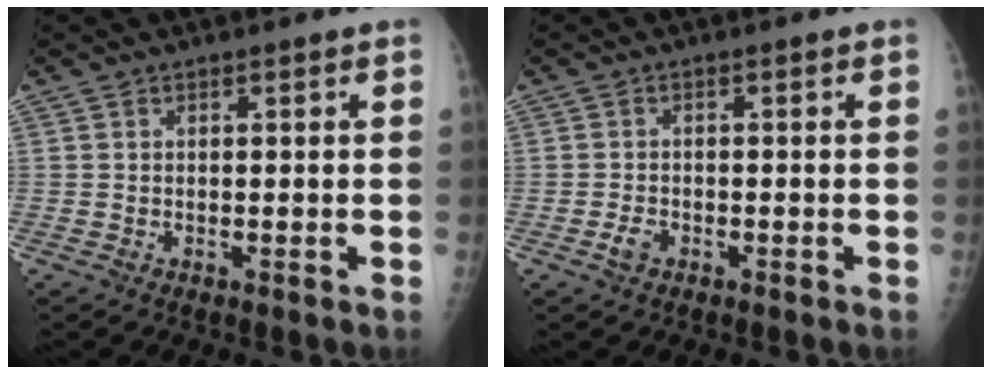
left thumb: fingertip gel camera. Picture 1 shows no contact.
{"total": 2.0, "force": [-1.1, 1.3, 1.1], "torque": [-0.019, 0.004, -0.020]}